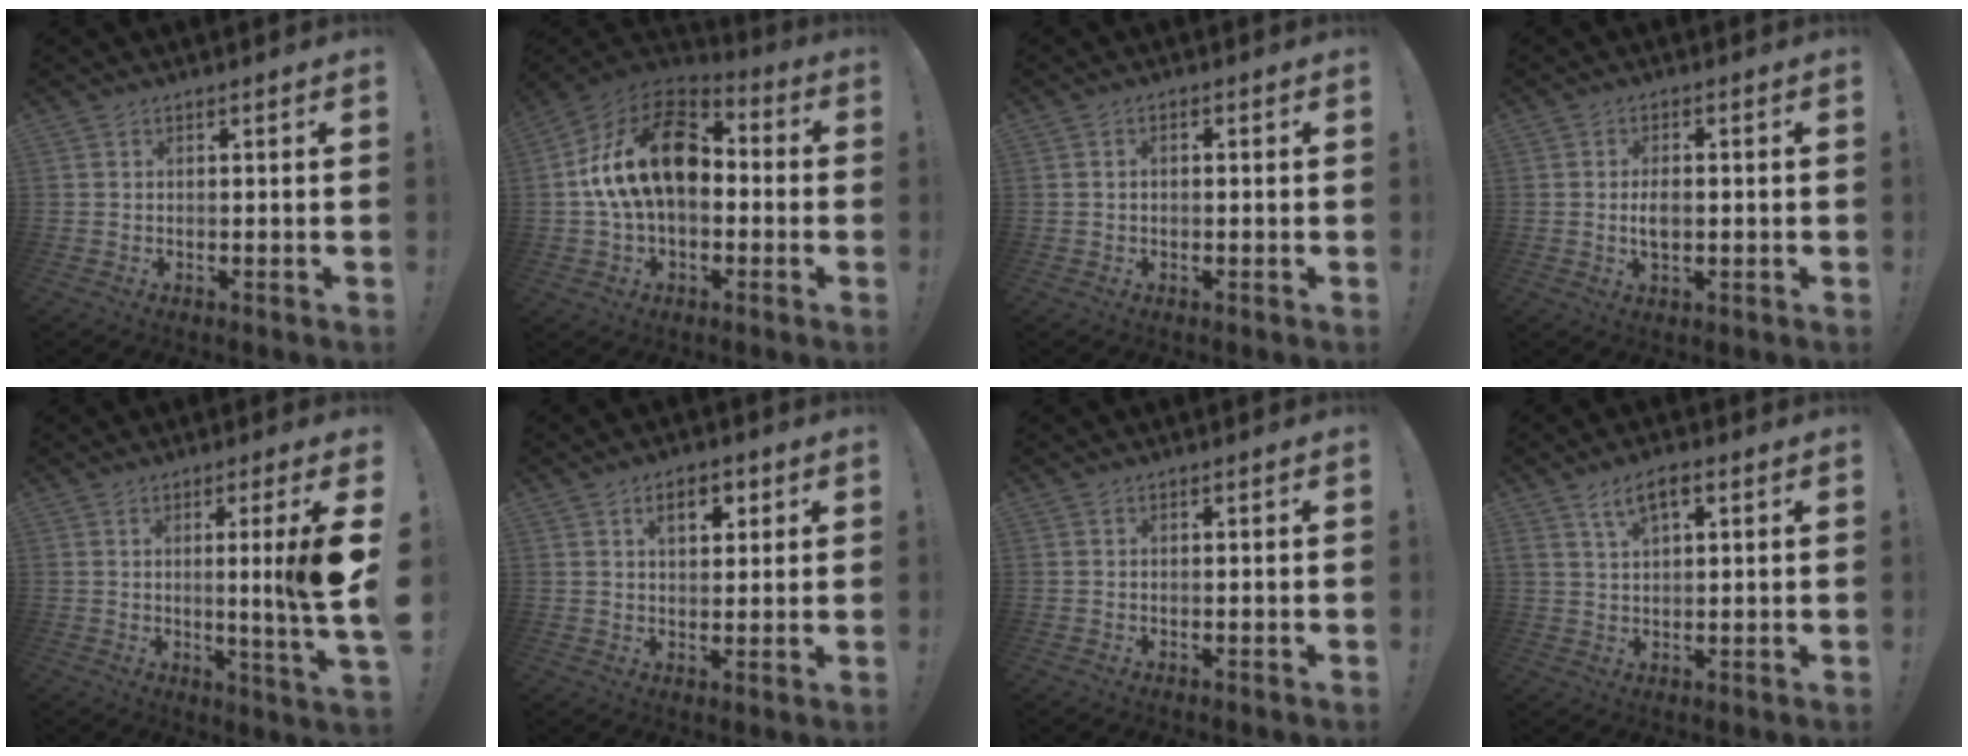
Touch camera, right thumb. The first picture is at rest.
{"total": 21.7, "force": [3.6, 13.5, 16.6], "torque": [-0.278, 0.009, 0.071]}
{"total": 1.2, "force": [-0.6, 0.8, 0.8], "torque": [-0.013, 0.005, -0.011]}
{"total": 4.1, "force": [-0.5, 2.1, 3.5], "torque": [-0.054, -0.002, -0.011]}
{"total": 10.6, "force": [1.6, -1.4, 10.4], "torque": [-0.159, -0.018, 0.012]}
{"total": 6.4, "force": [2.9, 3.8, 4.3], "torque": [-0.055, -0.002, 0.046]}
{"total": 0.0}
{"total": 6.1, "force": [2.8, 2.8, 4.6], "torque": [-0.084, 0.004, 0.052]}